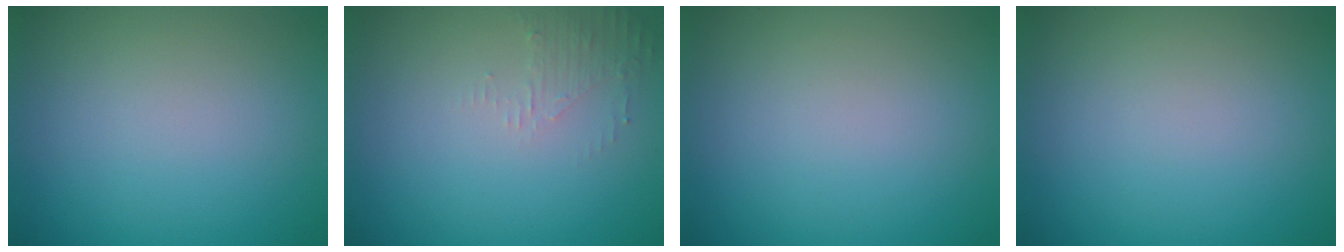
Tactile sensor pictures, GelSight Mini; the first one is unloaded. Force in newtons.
{"total": 1.6, "press": 1.5, "slide": 0.4}
{"total": 0.0}
{"total": 0.0}